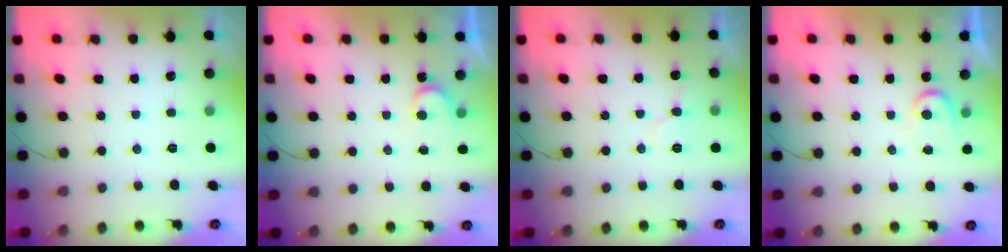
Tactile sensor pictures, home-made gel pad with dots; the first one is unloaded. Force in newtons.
{"total": 3.5, "press": 3.5, "slide": 0.3}
{"total": 5.4, "press": 5.3, "slide": 0.4}
{"total": 5.4, "press": 5.4, "slide": 0.5}